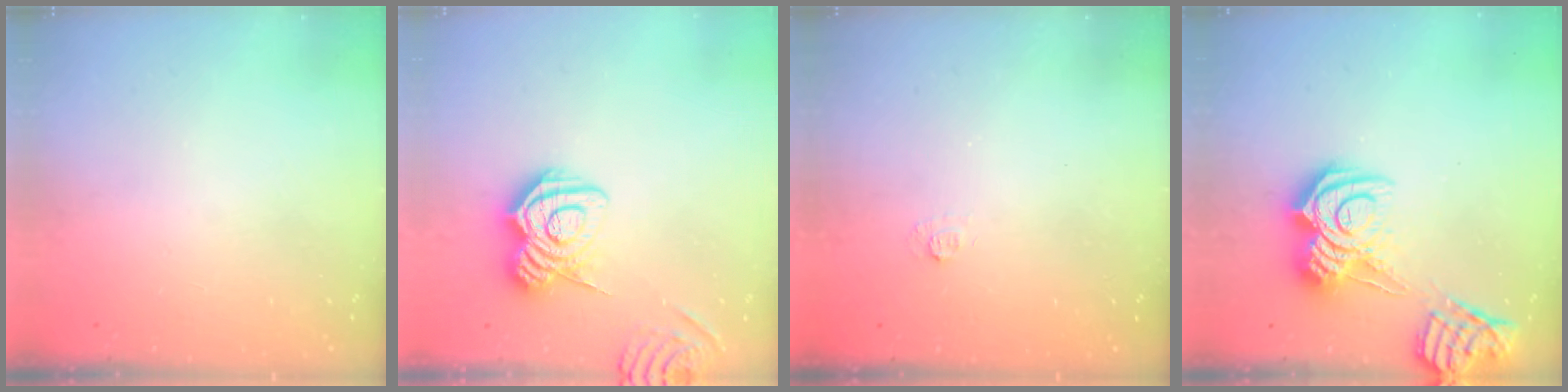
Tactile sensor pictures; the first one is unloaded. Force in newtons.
{"total": 10.2, "press": 10.1, "slide": 1.4}
{"total": 2.7, "press": 2.5, "slide": 0.9}
{"total": 15.0, "press": 14.9, "slide": 1.8}